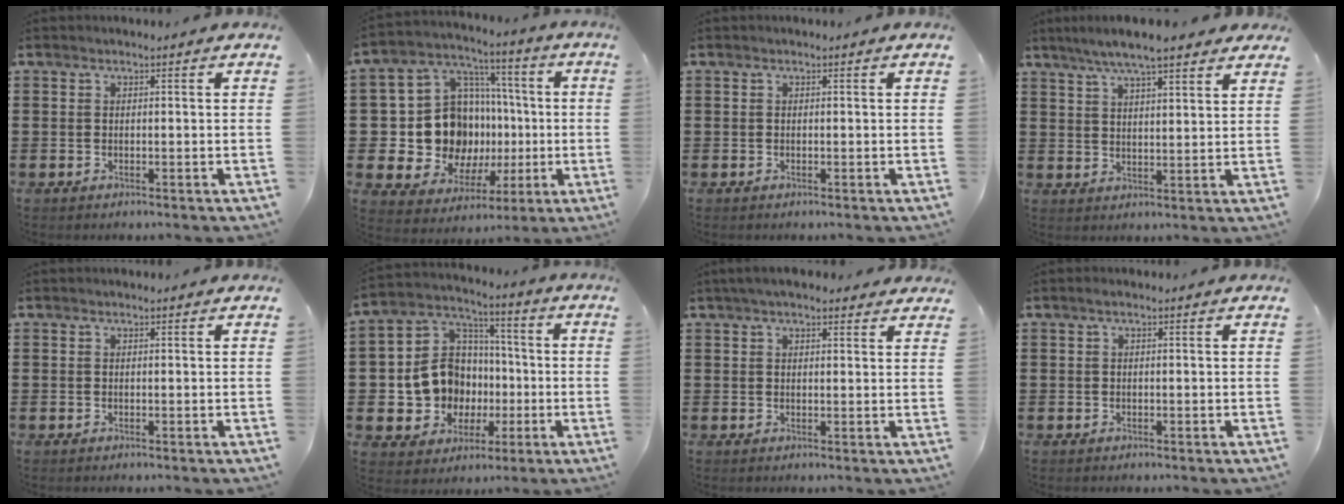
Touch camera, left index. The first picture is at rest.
{"total": 14.4, "force": [-0.8, 12.9, 6.4], "torque": [-0.142, -0.003, -0.002]}
{"total": 0.0}
{"total": 6.5, "force": [5.4, 0.7, 3.5], "torque": [-0.081, -0.008, 0.096]}
{"total": 0.0}
{"total": 10.8, "force": [-1.2, 10.1, 3.7], "torque": [-0.117, 0.003, -0.017]}
{"total": 3.5, "force": [2.9, 0.9, 1.8], "torque": [-0.041, 0.004, 0.053]}
{"total": 0.6, "force": [0.1, 0.1, 0.6], "torque": [-0.010, -0.001, 0.002]}